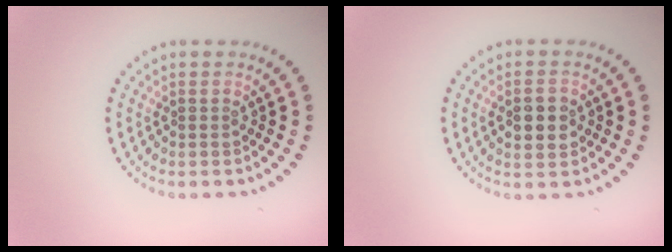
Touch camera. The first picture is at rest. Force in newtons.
{"total": 3.0, "press": 3.0, "slide": 0.2}